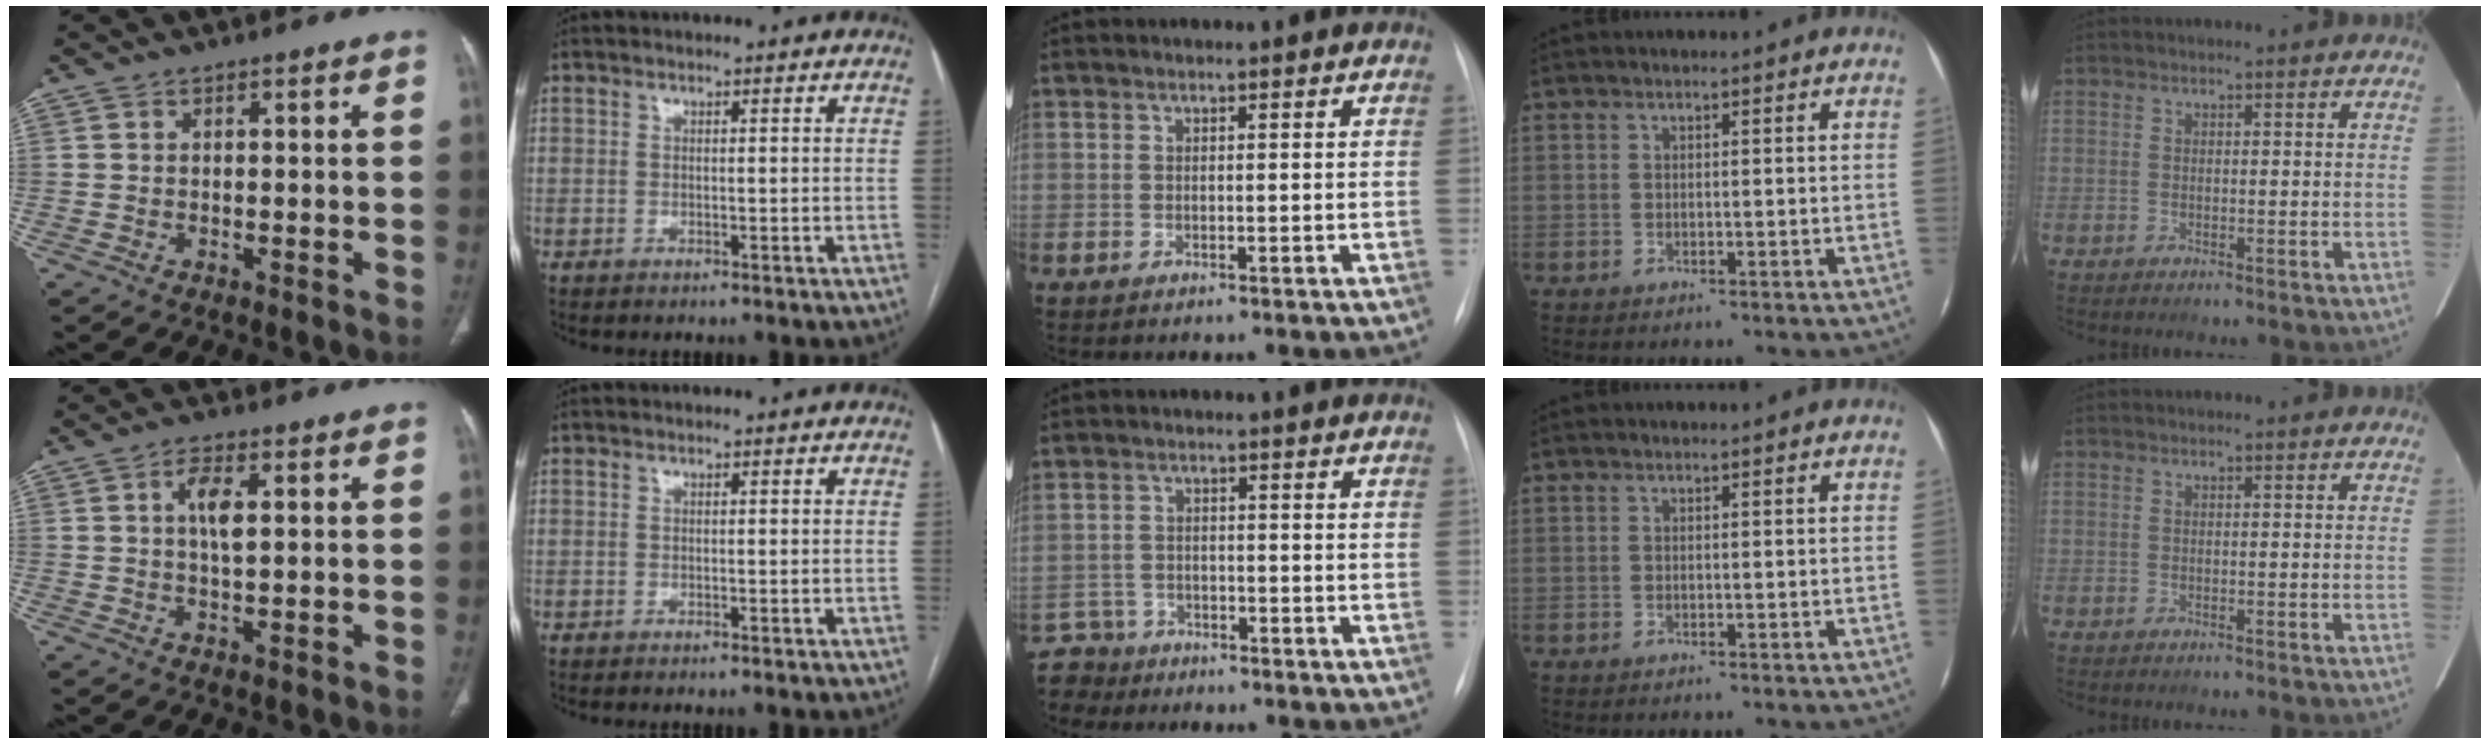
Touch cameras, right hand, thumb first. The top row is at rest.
{"thumb": {"total": 4.9, "force": [1.1, 1.8, 4.4], "torque": [-0.080, -0.005, 0.018]}, "middle": {"total": 4.9, "force": [-4.2, 2.1, -1.2], "torque": [0.025, -0.002, -0.082]}}